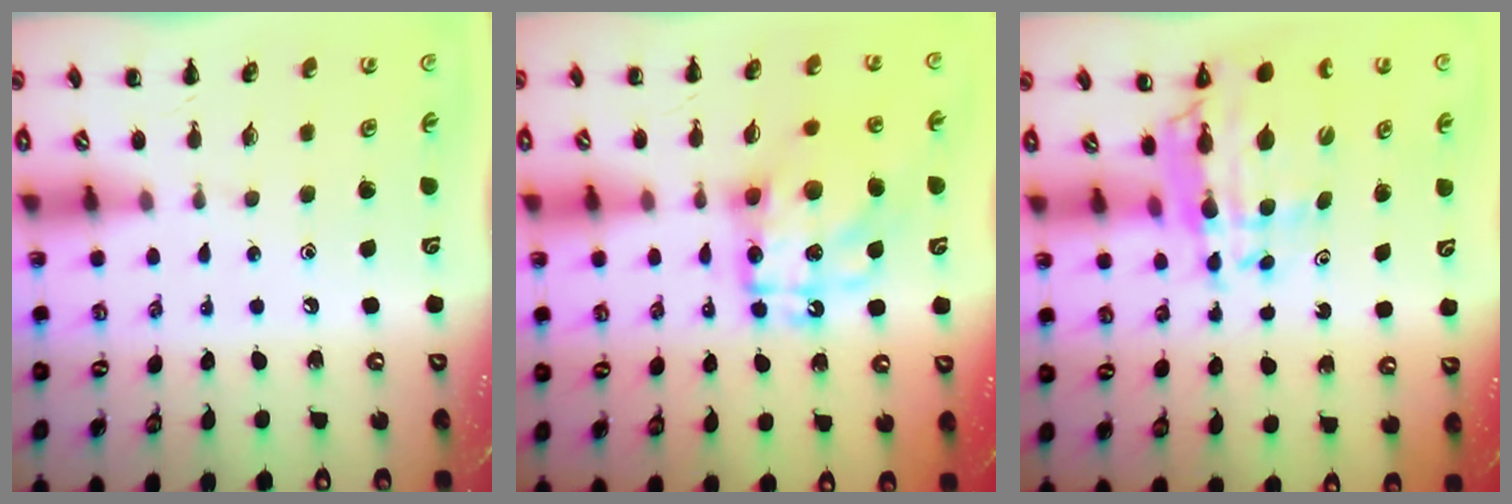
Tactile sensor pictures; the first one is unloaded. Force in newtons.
{"total": 15.7, "press": 15.6, "slide": 1.5}
{"total": 10.3, "press": 9.8, "slide": 3.2}